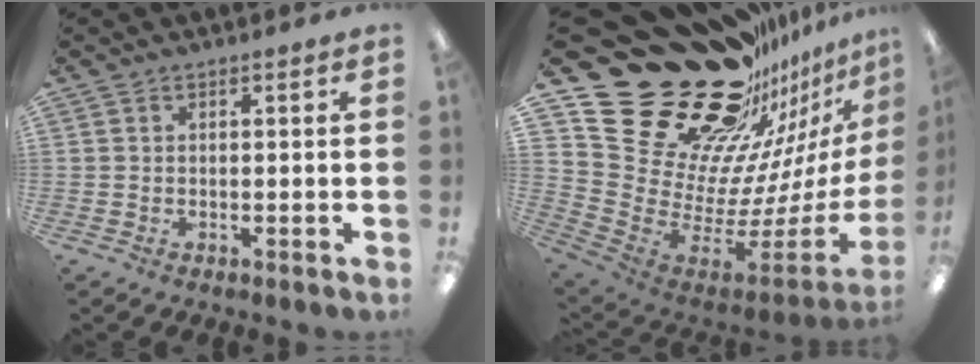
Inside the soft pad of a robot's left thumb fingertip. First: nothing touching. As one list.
[{"total": 33.8, "force": [23.6, 17.5, 16.7], "torque": [-0.212, -0.212, 0.494]}]